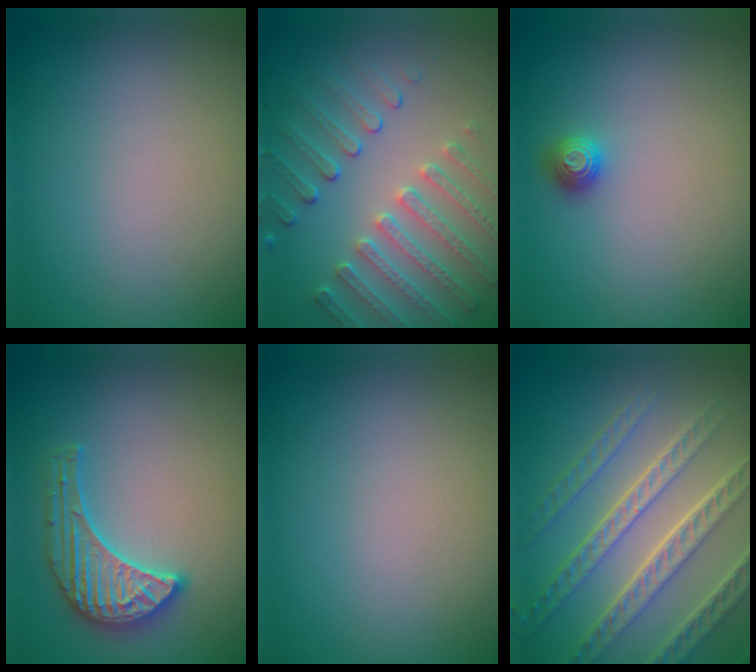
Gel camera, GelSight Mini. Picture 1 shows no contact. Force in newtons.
{"total": 4.9, "press": 3.8, "slide": 3.1}
{"total": 1.3, "press": 1.2, "slide": 0.3}
{"total": 3.7, "press": 3.6, "slide": 0.9}
{"total": 0.0}
{"total": 7.9, "press": 5.5, "slide": 5.7}